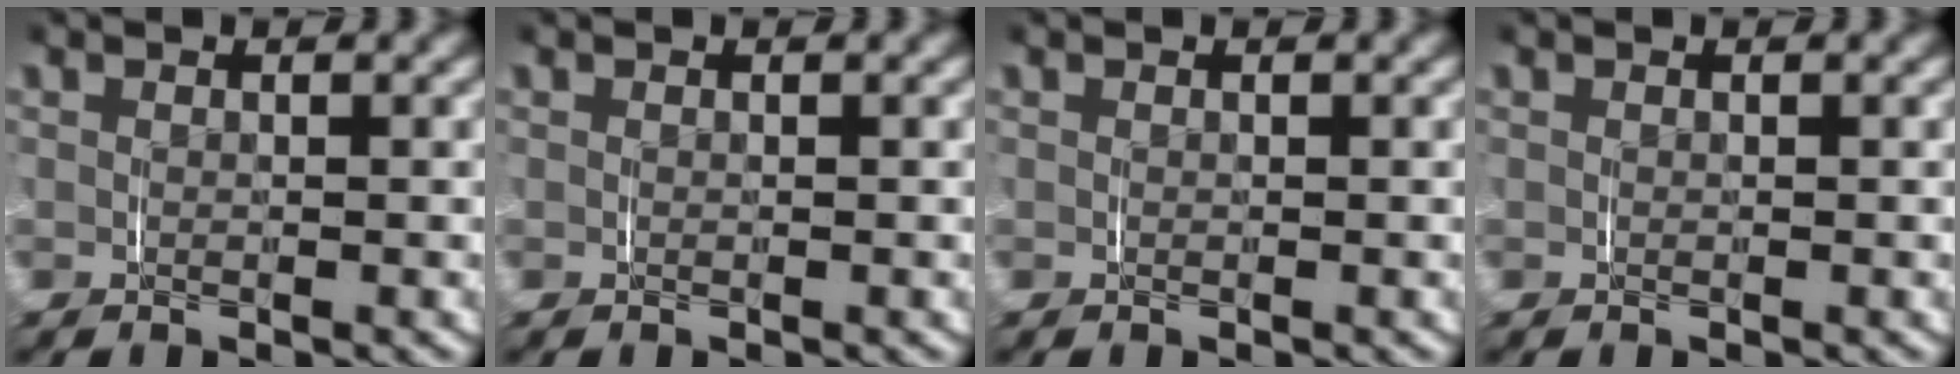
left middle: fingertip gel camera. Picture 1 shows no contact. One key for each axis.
{"total": 0.0}
{"total": 0.0}
{"total": 0.0}